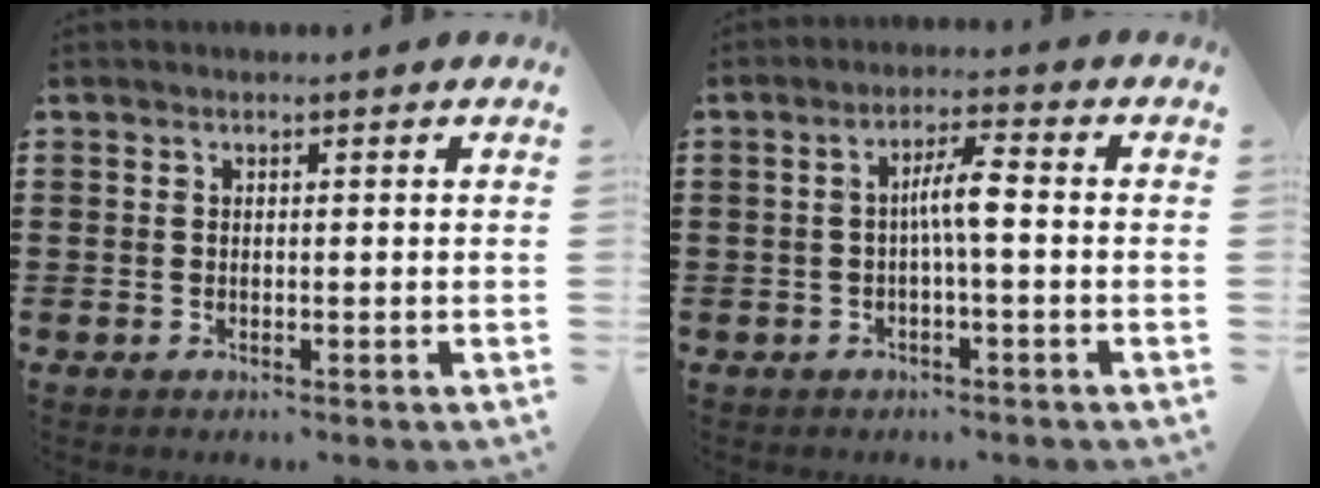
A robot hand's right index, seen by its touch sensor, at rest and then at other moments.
{"total": 4.5, "force": [-0.4, 0.5, 4.4], "torque": [-0.082, 0.007, -0.013]}